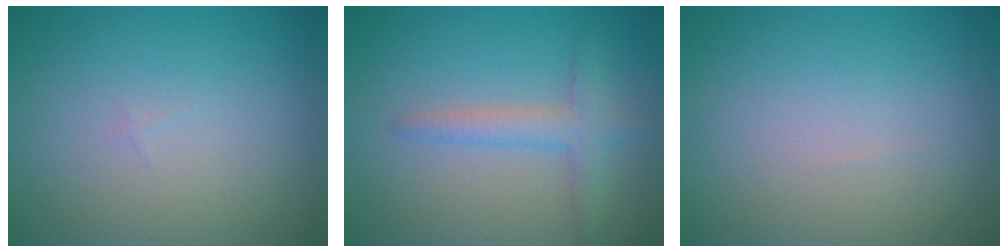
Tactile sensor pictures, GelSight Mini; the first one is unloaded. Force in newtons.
{"total": 2.4, "press": 2.4, "slide": 0.2}
{"total": 0.0}